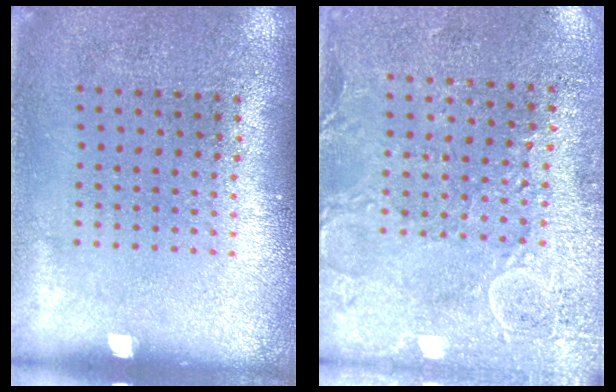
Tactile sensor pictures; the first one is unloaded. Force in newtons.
{"total": 2.7, "press": 2.5, "slide": 0.9}